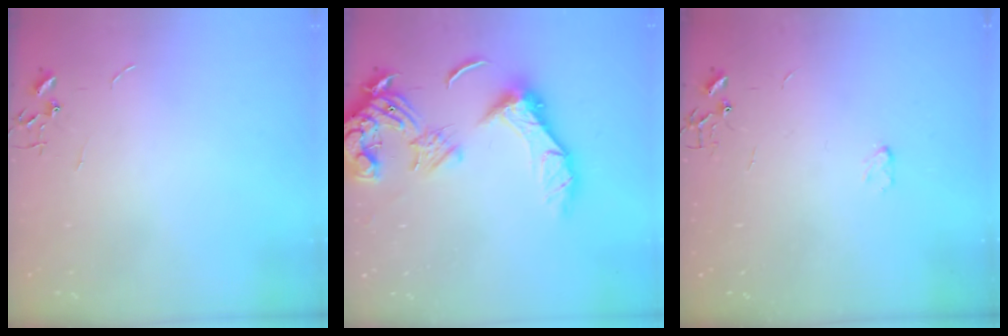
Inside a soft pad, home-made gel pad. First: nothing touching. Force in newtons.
{"total": 17.4, "press": 17.3, "slide": 2.0}
{"total": 3.1, "press": 3.0, "slide": 0.5}